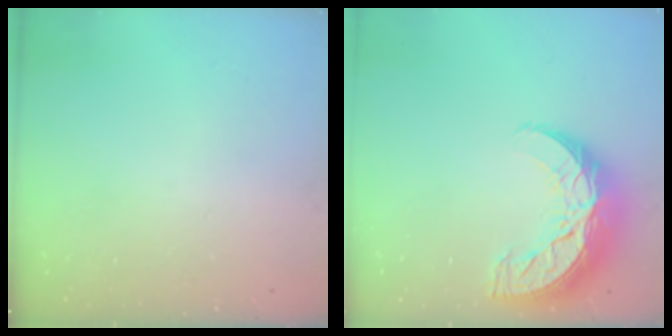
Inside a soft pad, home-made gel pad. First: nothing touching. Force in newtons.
{"total": 14.7, "press": 14.7, "slide": 1.0}